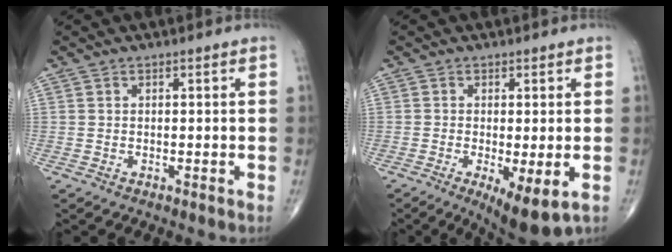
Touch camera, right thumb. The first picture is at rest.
{"total": 7.9, "force": [-2.5, 2.2, 7.1], "torque": [-0.113, -0.022, -0.036]}